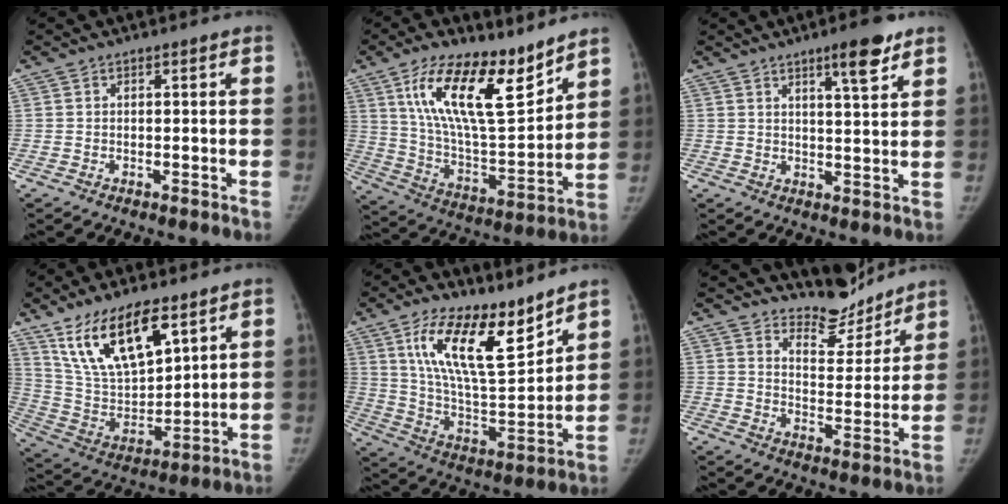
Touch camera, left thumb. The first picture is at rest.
{"total": 20.2, "force": [12.2, 7.3, 14.4], "torque": [-0.220, -0.071, 0.227]}
{"total": 7.2, "force": [4.6, 1.3, 5.3], "torque": [-0.072, -0.028, 0.068]}
{"total": 17.6, "force": [10.7, 7.3, 12.0], "torque": [-0.186, -0.047, 0.216]}
{"total": 18.2, "force": [11.4, 6.4, 12.6], "torque": [-0.183, -0.073, 0.215]}
{"total": 9.4, "force": [8.9, 2.9, 0.8], "torque": [0.020, -0.084, 0.145]}